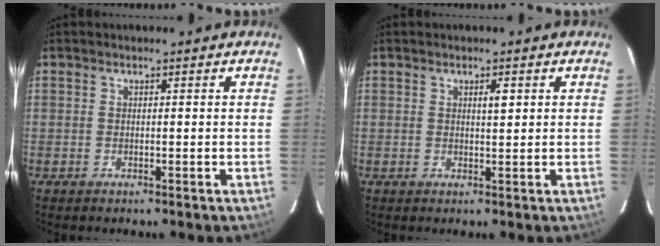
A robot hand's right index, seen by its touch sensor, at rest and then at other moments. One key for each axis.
{"total": 1.5, "fx": 0.6, "fy": 0.3, "fz": 1.3, "tx": -0.020, "ty": 0.000, "tz": 0.009}